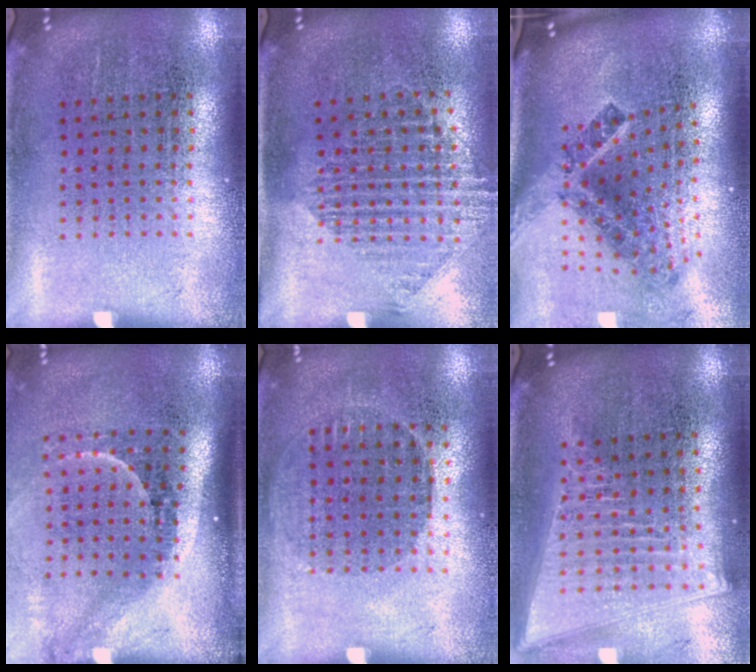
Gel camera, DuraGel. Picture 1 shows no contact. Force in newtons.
{"total": 1.5, "press": 1.2, "slide": 0.9}
{"total": 2.7, "press": 1.6, "slide": 2.1}
{"total": 2.2, "press": 1.4, "slide": 1.7}
{"total": 0.9, "press": 0.8, "slide": 0.4}
{"total": 2.1, "press": 1.8, "slide": 1.1}